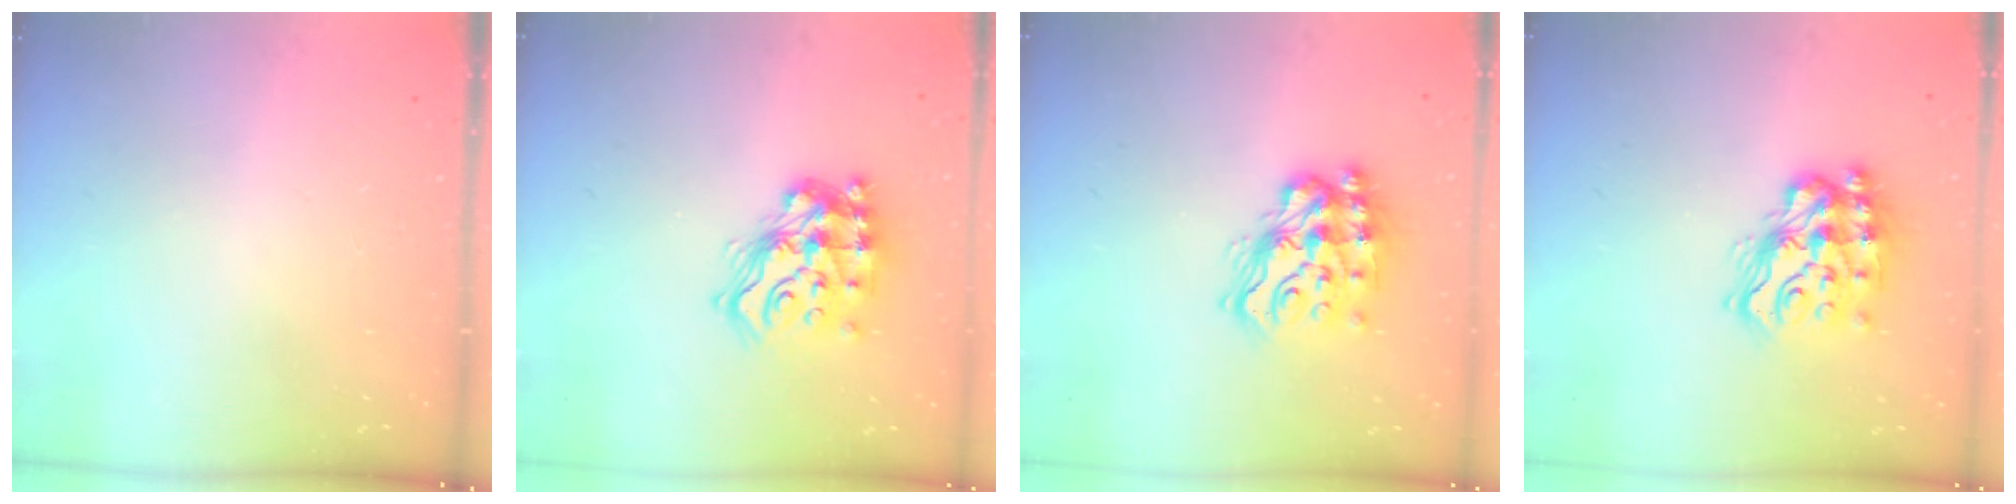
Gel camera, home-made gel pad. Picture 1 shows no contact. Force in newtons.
{"total": 16.1, "press": 15.9, "slide": 2.1}
{"total": 16.0, "press": 15.9, "slide": 1.8}
{"total": 16.0, "press": 15.9, "slide": 1.8}